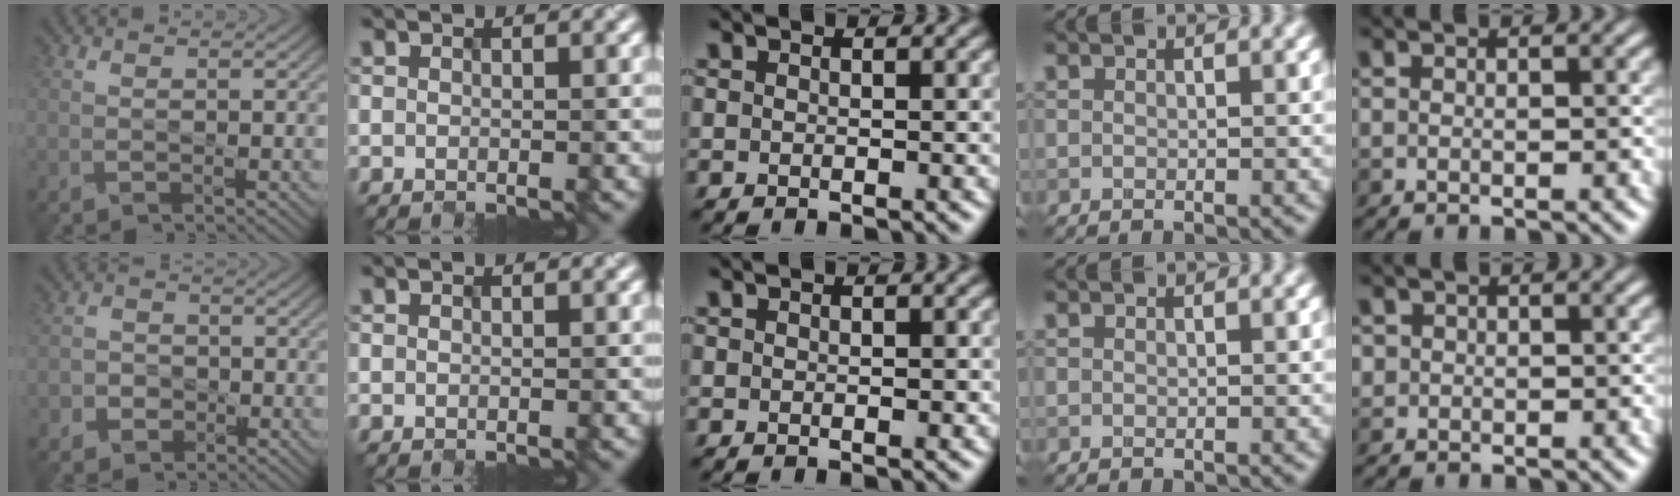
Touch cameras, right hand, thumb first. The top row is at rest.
{"thumb": {"total": 2.6, "force": [-1.2, 2.2, 0.8], "torque": [-0.005, 0.000, -0.028]}, "middle": {"total": 0.6, "force": [-0.2, 0.2, 0.5], "torque": [-0.005, 0.001, -0.003]}, "little": {"total": 0.9, "force": [0.2, 0.9, 0.0], "torque": [-0.006, -0.002, -0.001]}}